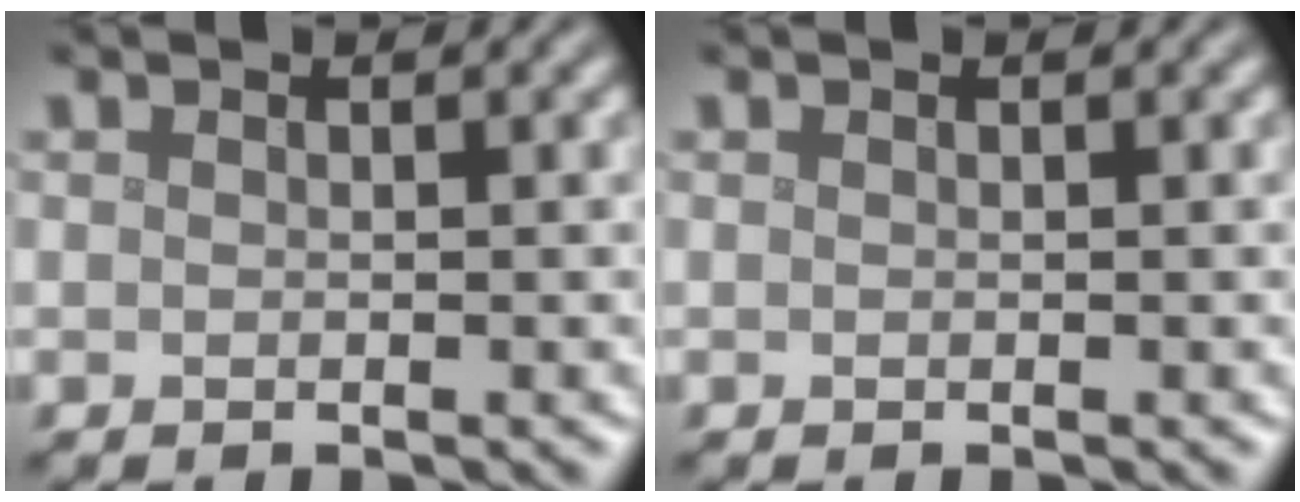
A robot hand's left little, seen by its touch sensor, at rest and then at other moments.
{"total": 0.0}